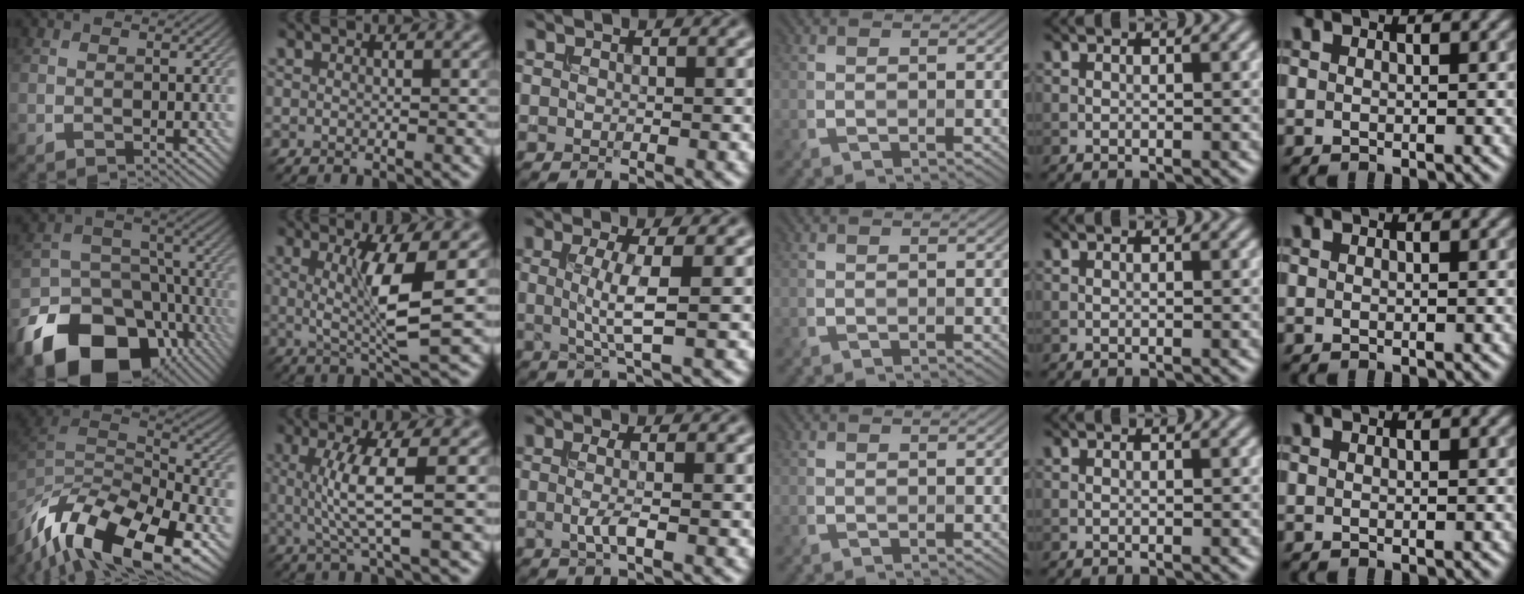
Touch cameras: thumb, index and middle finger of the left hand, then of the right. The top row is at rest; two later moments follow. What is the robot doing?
{"motion": "extract", "object": "bucket"}